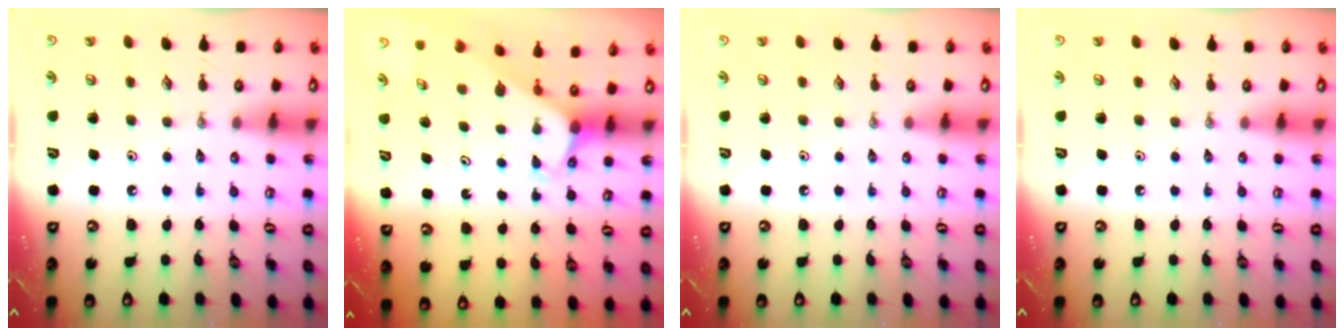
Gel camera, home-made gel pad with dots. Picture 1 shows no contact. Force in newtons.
{"total": 3.0, "press": 3.0, "slide": 0.0}
{"total": 0.0}
{"total": 0.0}